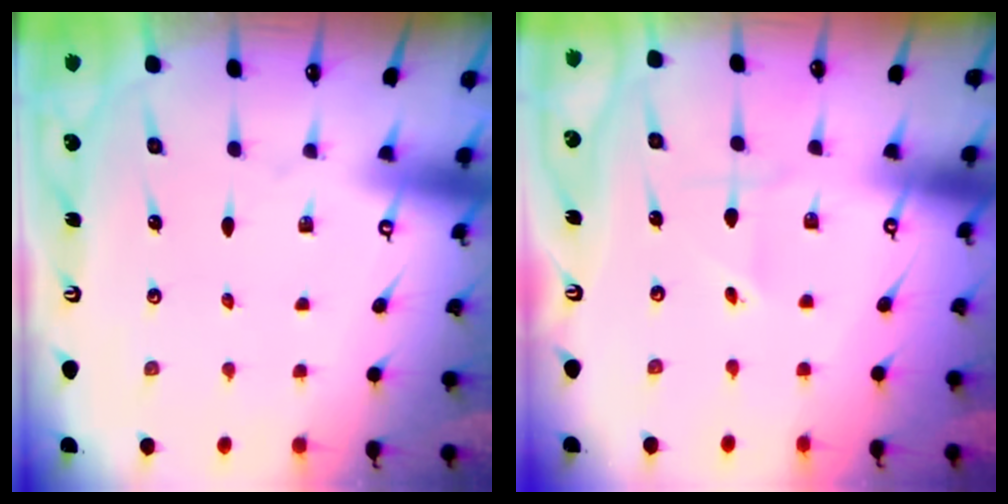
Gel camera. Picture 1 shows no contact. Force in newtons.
{"total": 1.8, "press": 1.8, "slide": 0.2}